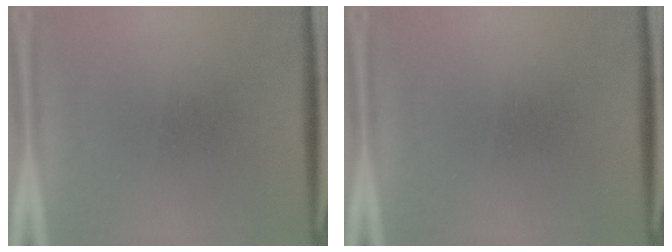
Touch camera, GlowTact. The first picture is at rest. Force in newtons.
{"total": 0.0}